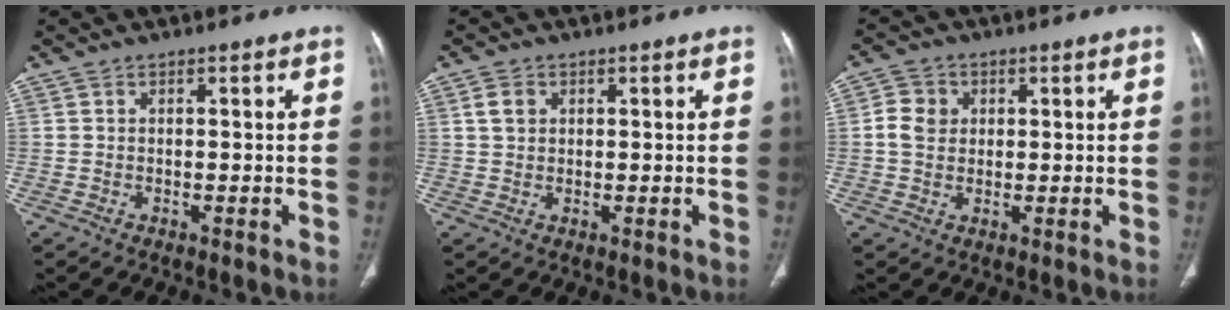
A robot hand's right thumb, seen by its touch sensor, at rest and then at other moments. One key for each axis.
{"total": 2.9, "fx": 1.0, "fy": 2.3, "fz": 1.5, "tx": -0.019, "ty": 0.002, "tz": 0.022}
{"total": 5.1, "fx": 0.8, "fy": 4.4, "fz": 2.4, "tx": -0.034, "ty": 0.006, "tz": 0.012}